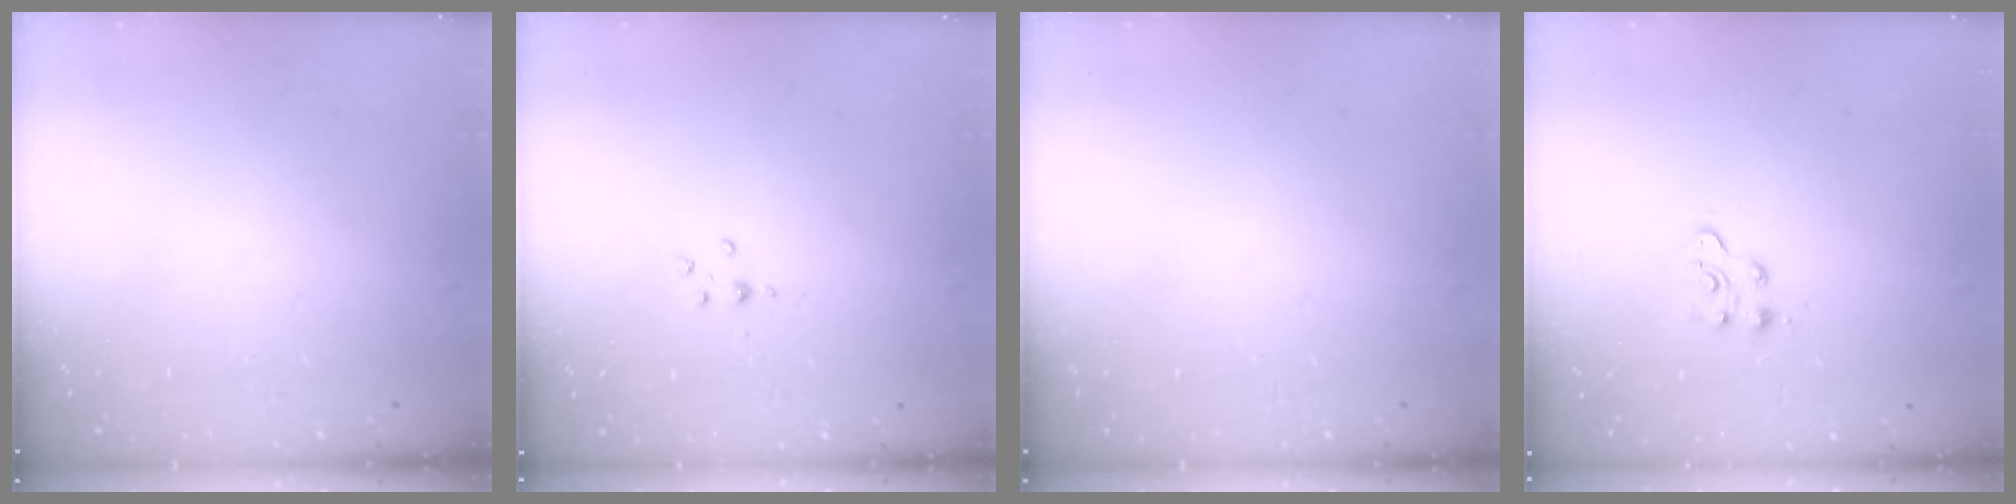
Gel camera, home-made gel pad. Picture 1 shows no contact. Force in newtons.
{"total": 2.9, "press": 2.9, "slide": 0.4}
{"total": 0.0}
{"total": 4.1, "press": 4.1, "slide": 0.5}